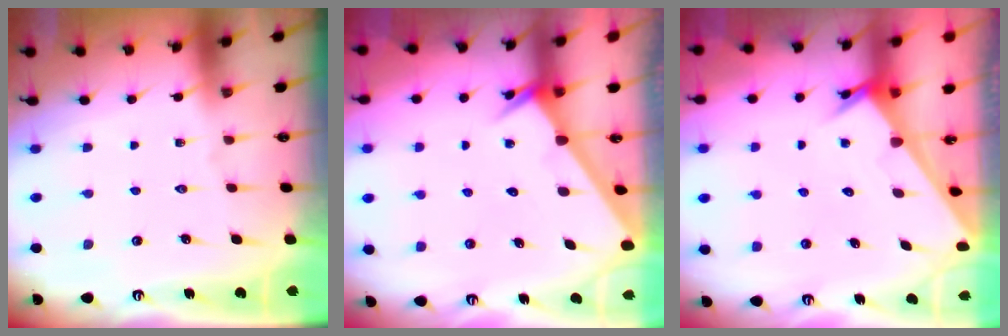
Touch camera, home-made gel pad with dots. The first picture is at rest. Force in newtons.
{"total": 2.6, "press": 2.6, "slide": 0.0}
{"total": 2.3, "press": 2.3, "slide": 0.1}